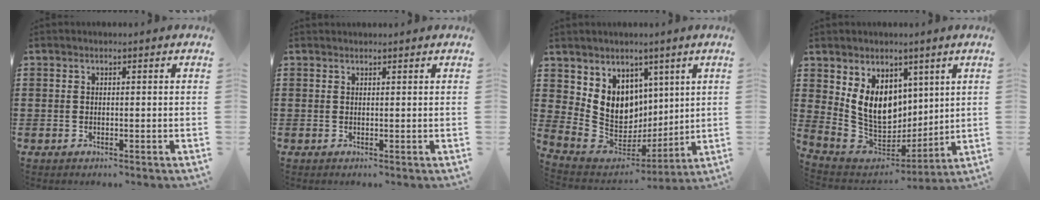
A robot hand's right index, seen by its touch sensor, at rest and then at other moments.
{"total": 0.6, "force": [0.5, -0.3, -0.1], "torque": [0.003, 0.001, 0.010]}
{"total": 9.0, "force": [3.5, 8.0, 2.1], "torque": [-0.094, -0.052, 0.074]}
{"total": 10.5, "force": [3.8, 8.1, 5.4], "torque": [-0.133, -0.022, 0.076]}